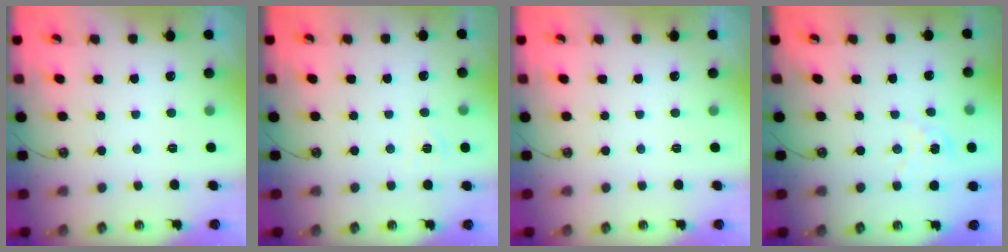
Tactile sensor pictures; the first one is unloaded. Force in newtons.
{"total": 5.1, "press": 5.1, "slide": 0.5}
{"total": 0.0}
{"total": 1.6, "press": 1.6, "slide": 0.2}